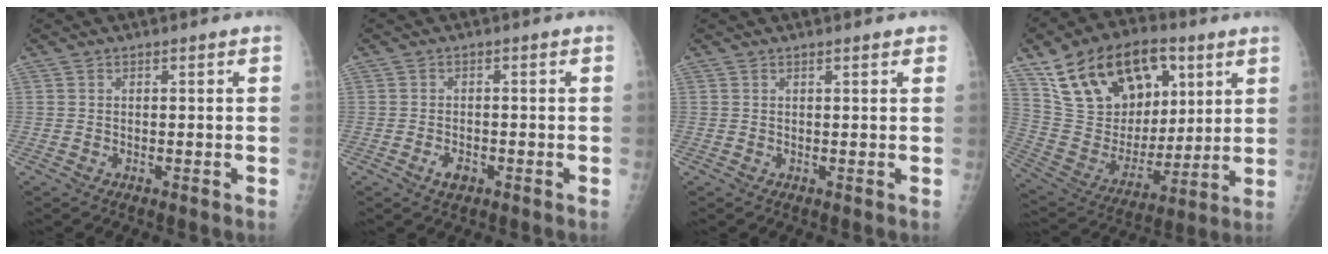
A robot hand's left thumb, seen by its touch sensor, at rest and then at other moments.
{"total": 2.7, "force": [-1.3, 1.7, 1.6], "torque": [-0.025, 0.004, -0.020]}
{"total": 1.5, "force": [1.0, 0.4, 1.0], "torque": [-0.011, 0.000, 0.011]}
{"total": 24.3, "force": [11.6, 14.9, 15.4], "torque": [-0.237, -0.023, 0.209]}